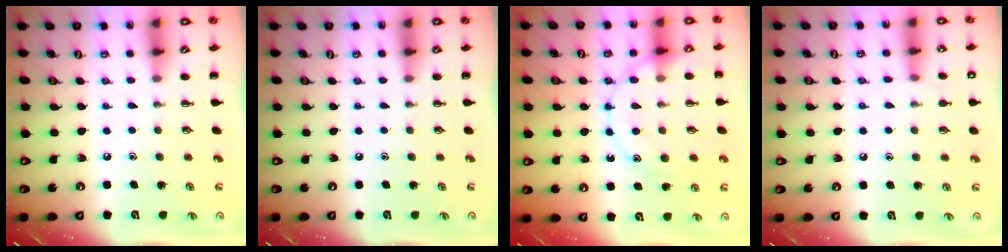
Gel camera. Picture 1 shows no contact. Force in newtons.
{"total": 0.0}
{"total": 12.6, "press": 12.6, "slide": 0.9}
{"total": 7.5, "press": 7.1, "slide": 2.4}